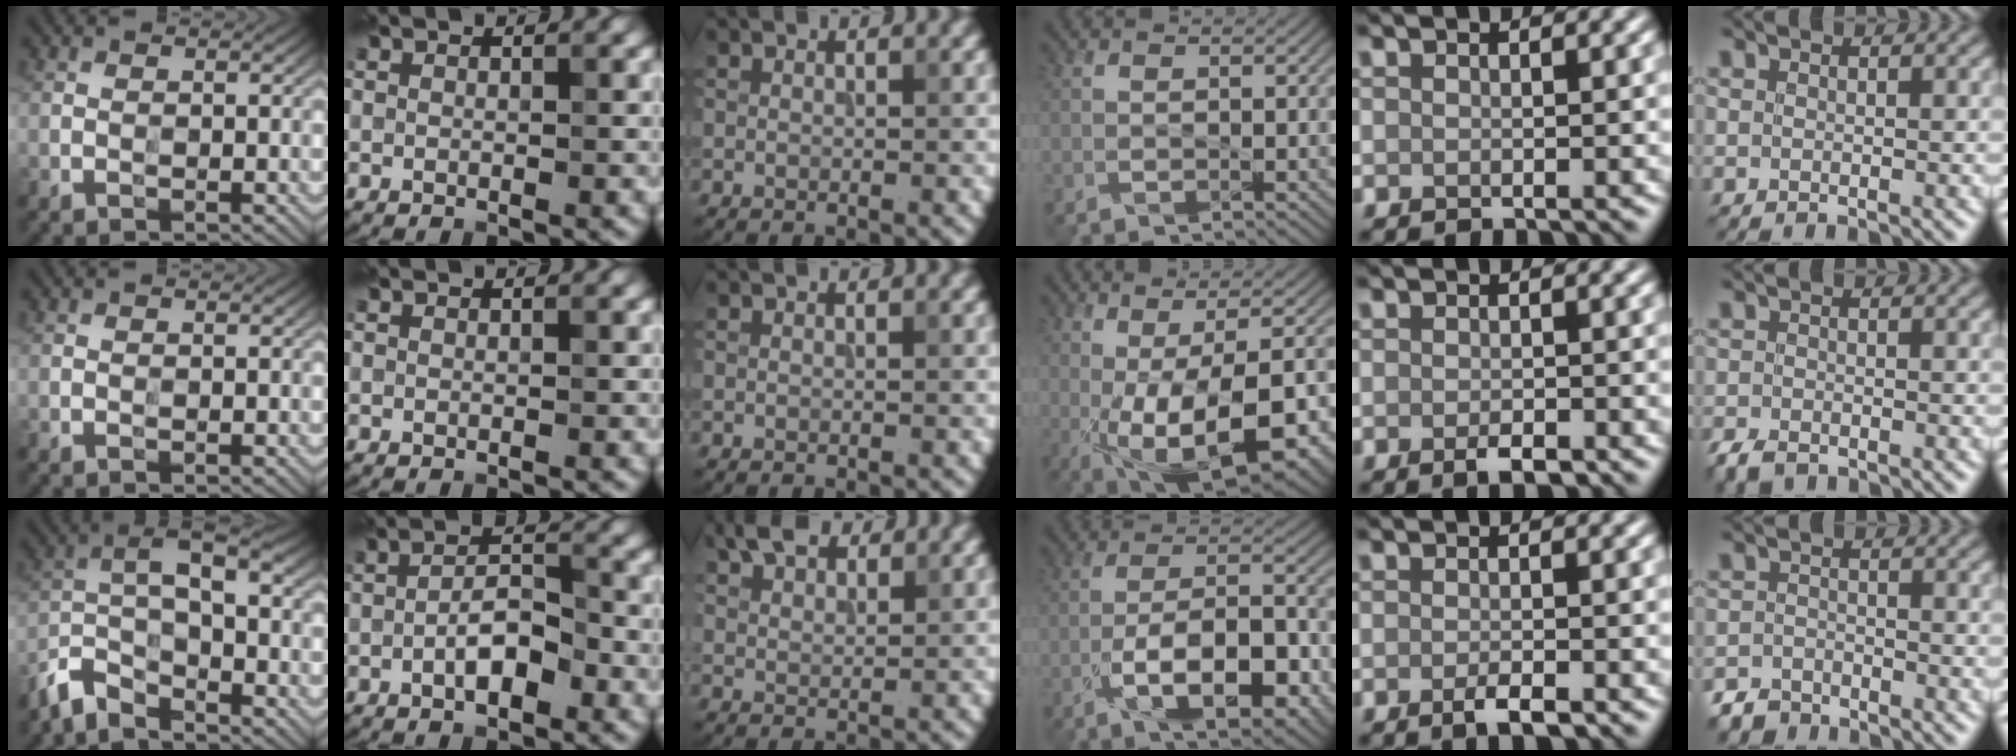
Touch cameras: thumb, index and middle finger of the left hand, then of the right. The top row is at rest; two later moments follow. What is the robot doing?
{"motion": "wipe", "object": "bowl"}